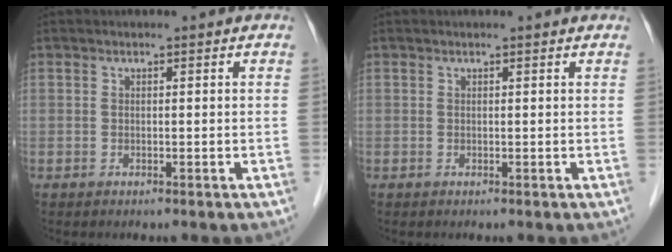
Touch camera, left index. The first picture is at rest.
{"total": 0.9, "force": [0.8, 0.0, 0.3], "torque": [-0.014, 0.007, 0.006]}